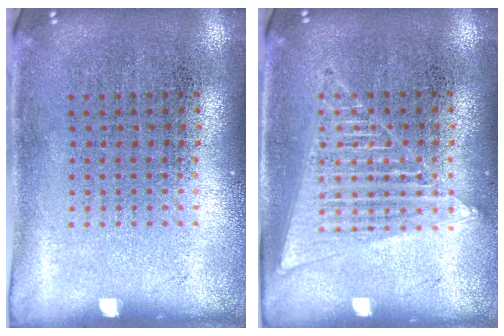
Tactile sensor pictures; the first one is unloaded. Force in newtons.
{"total": 1.3, "press": 1.3, "slide": 0.1}